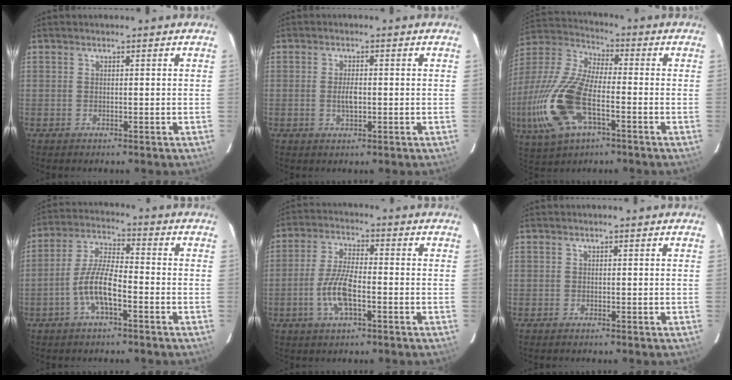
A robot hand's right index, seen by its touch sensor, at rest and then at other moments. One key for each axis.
{"total": 2.9, "fx": -0.5, "fy": 1.3, "fz": 2.5, "tx": -0.047, "ty": -0.001, "tz": -0.008}
{"total": 20.6, "fx": -6.2, "fy": 9.1, "fz": 17.4, "tx": -0.390, "ty": -0.021, "tz": -0.120}
{"total": 8.4, "fx": -3.7, "fy": 2.3, "fz": 7.1, "tx": -0.155, "ty": 0.009, "tz": -0.071}
{"total": 8.3, "fx": -3.0, "fy": 2.7, "fz": 7.3, "tx": -0.154, "ty": 0.002, "tz": -0.059}
{"total": 0.0}